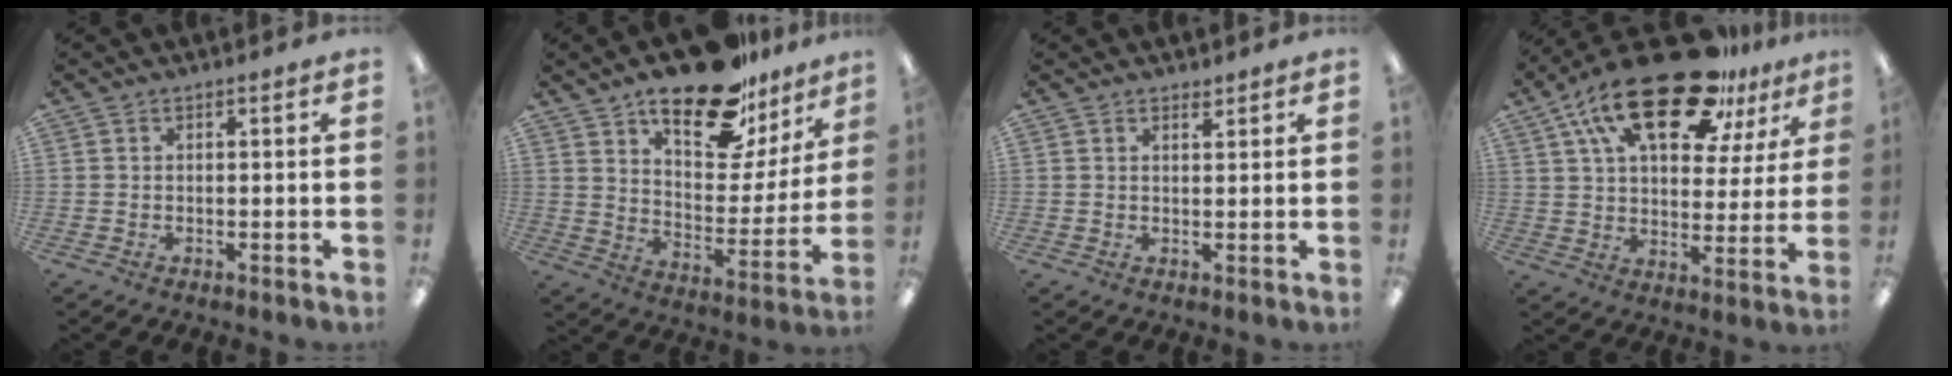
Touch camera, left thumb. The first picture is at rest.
{"total": 21.8, "force": [16.1, 9.0, 11.7], "torque": [-0.177, -0.100, 0.273]}
{"total": 1.7, "force": [1.4, 0.7, 0.6], "torque": [-0.005, -0.004, 0.025]}
{"total": 24.4, "force": [15.7, 10.3, 15.6], "torque": [-0.262, -0.080, 0.267]}